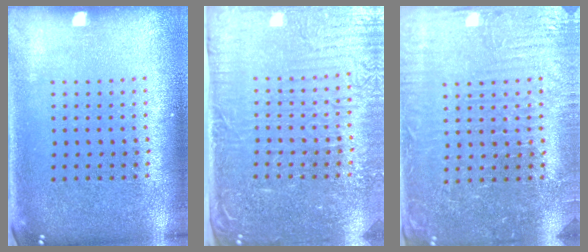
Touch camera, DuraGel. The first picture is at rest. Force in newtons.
{"total": 5.1, "press": 4.5, "slide": 2.5}
{"total": 3.5, "press": 3.5, "slide": 0.6}